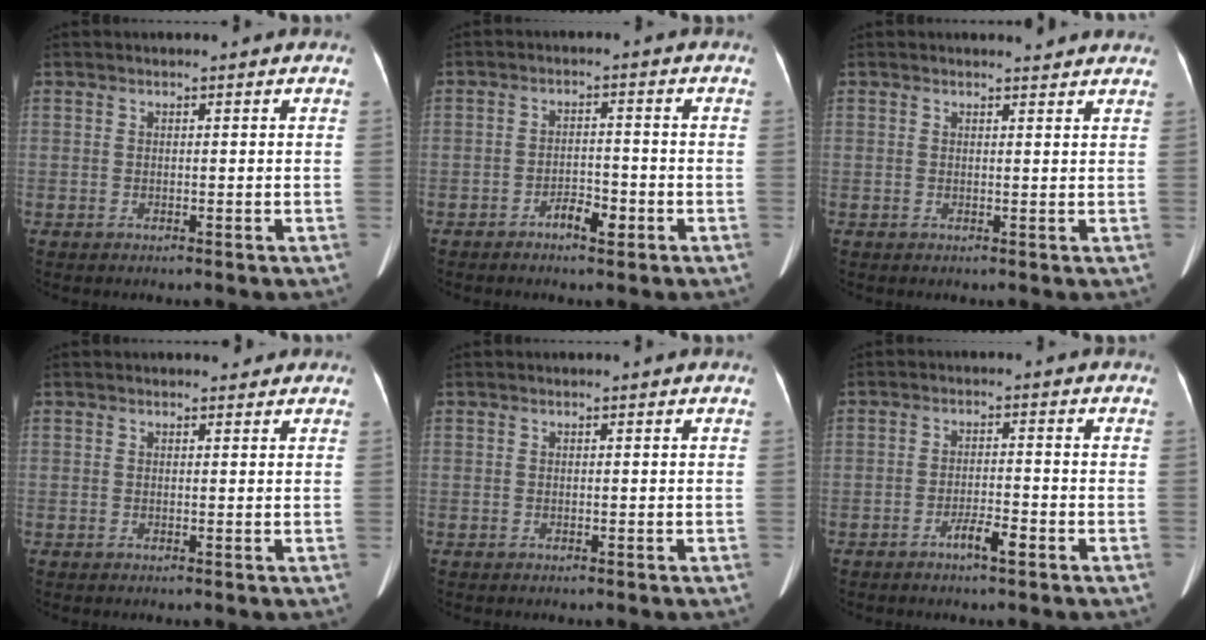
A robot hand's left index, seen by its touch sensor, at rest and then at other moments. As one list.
[{"total": 3.5, "force": [-2.2, 1.3, 2.4], "torque": [-0.039, 0.006, -0.037]}, {"total": 2.3, "force": [2.3, 0.2, 0.1], "torque": [-0.008, -0.002, 0.020]}, {"total": 1.6, "force": [1.3, 0.7, 0.4], "torque": [-0.003, 0.004, 0.014]}, {"total": 0.0}, {"total": 3.3, "force": [-2.1, 0.4, 2.5], "torque": [-0.045, 0.000, -0.037]}]